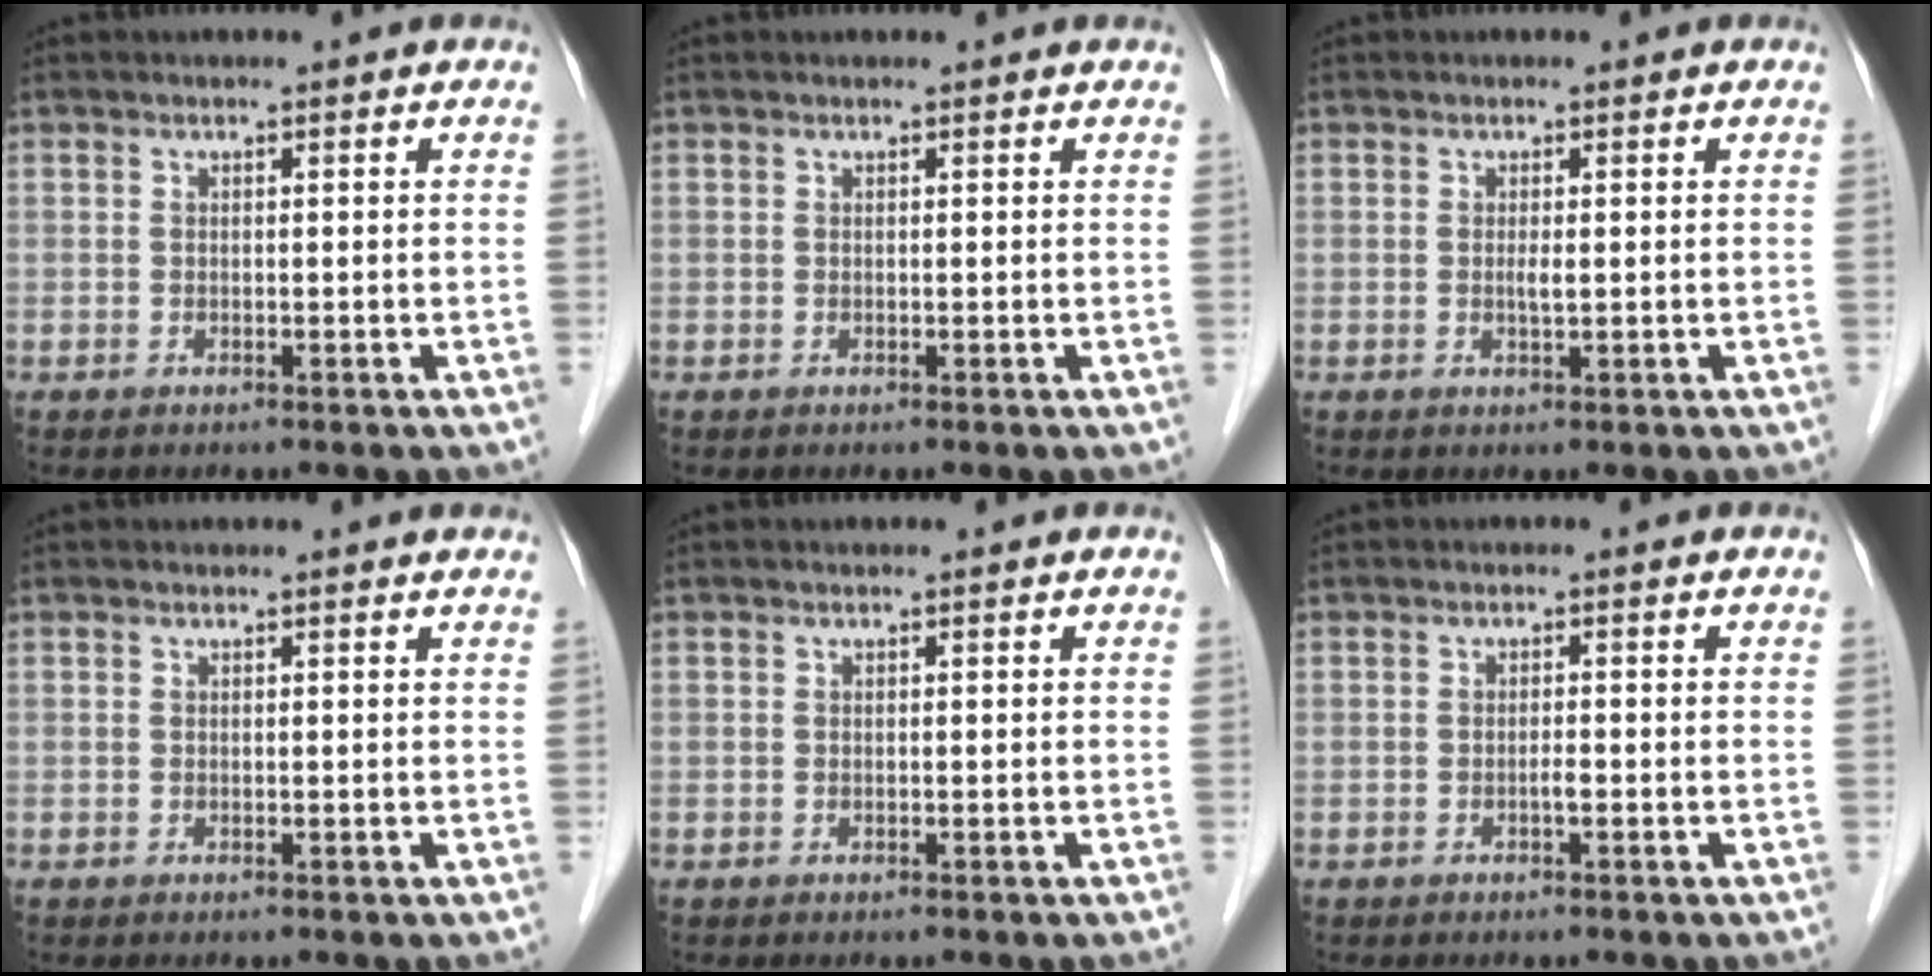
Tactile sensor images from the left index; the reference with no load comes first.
{"total": 0.7, "force": [0.6, 0.1, 0.1], "torque": [-0.006, 0.004, 0.006]}
{"total": 1.1, "force": [0.1, 0.1, 1.1], "torque": [-0.024, -0.002, 0.002]}
{"total": 1.6, "force": [1.6, 0.2, 0.2], "torque": [-0.015, 0.007, 0.012]}
{"total": 0.0}
{"total": 0.8, "force": [-0.4, 0.1, 0.7], "torque": [-0.014, 0.001, -0.007]}